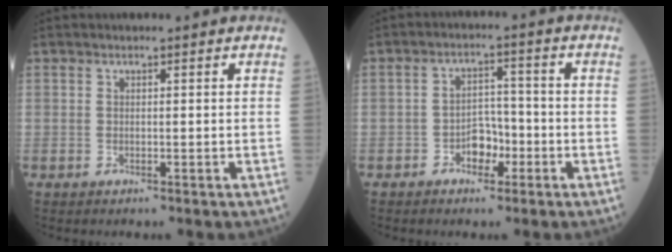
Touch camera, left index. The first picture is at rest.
{"total": 4.4, "force": [-2.2, 2.7, 2.6], "torque": [-0.040, 0.010, -0.042]}